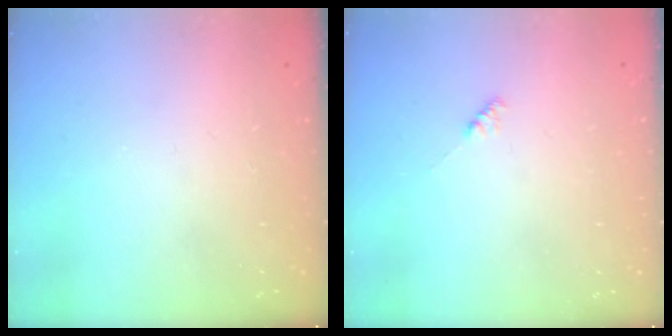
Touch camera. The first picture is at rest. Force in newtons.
{"total": 2.1, "press": 2.0, "slide": 0.5}